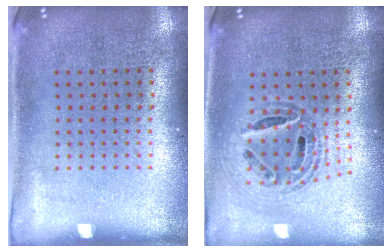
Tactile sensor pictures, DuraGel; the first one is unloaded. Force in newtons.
{"total": 0.9, "press": 0.9, "slide": 0.2}